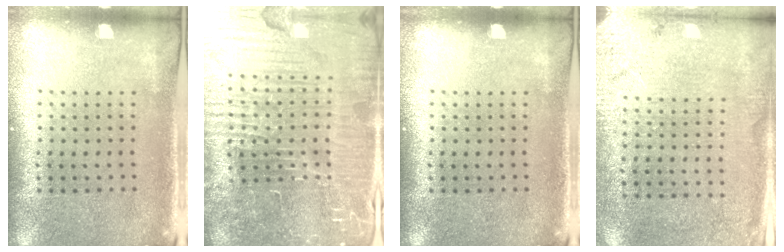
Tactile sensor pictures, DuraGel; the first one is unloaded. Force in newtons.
{"total": 7.3, "press": 6.5, "slide": 3.4}
{"total": 0.0}
{"total": 2.6, "press": 2.5, "slide": 0.8}